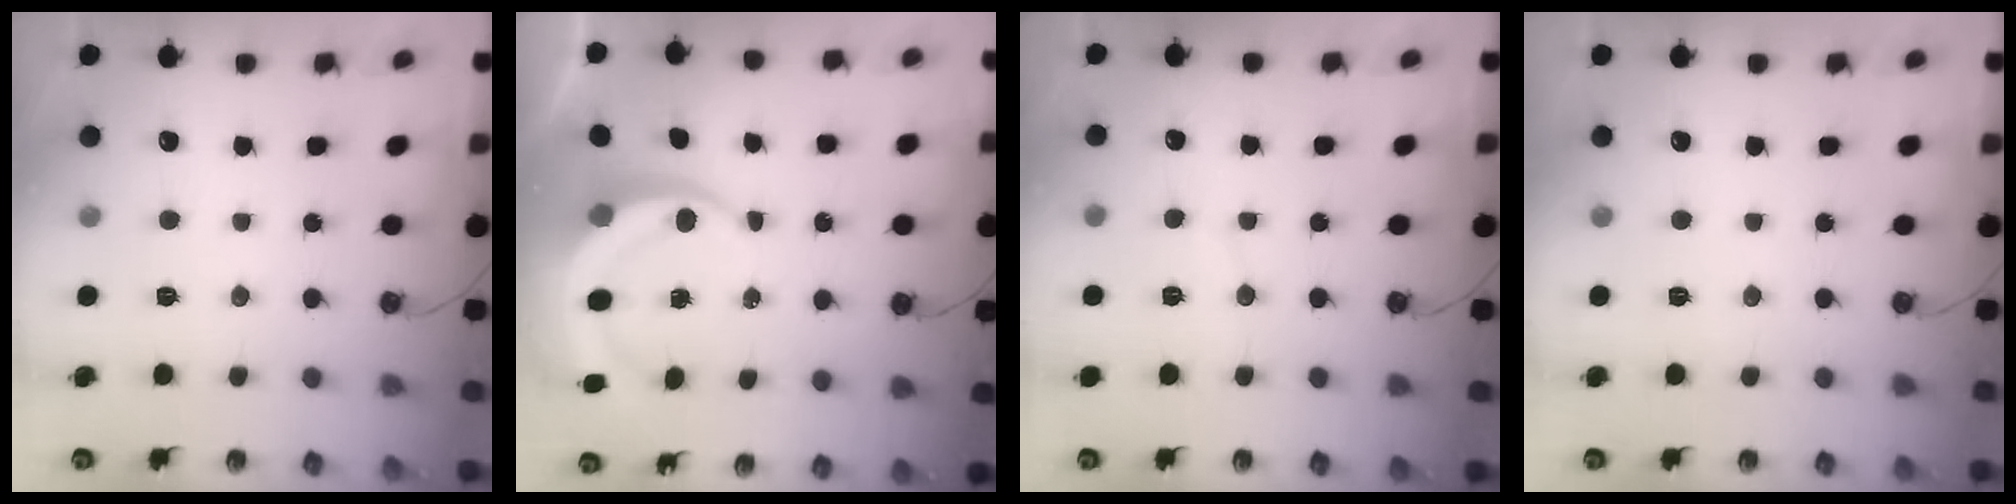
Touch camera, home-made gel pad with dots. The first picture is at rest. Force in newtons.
{"total": 7.8, "press": 7.8, "slide": 0.9}
{"total": 2.3, "press": 2.3, "slide": 0.2}
{"total": 0.0}